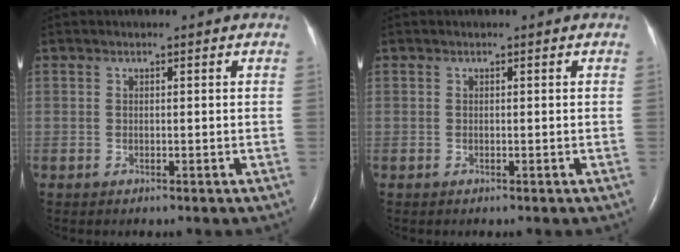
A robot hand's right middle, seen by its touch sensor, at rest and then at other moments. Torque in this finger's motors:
{"motor_torque": [-0.01, 0.15, 0.00, 0.00]}